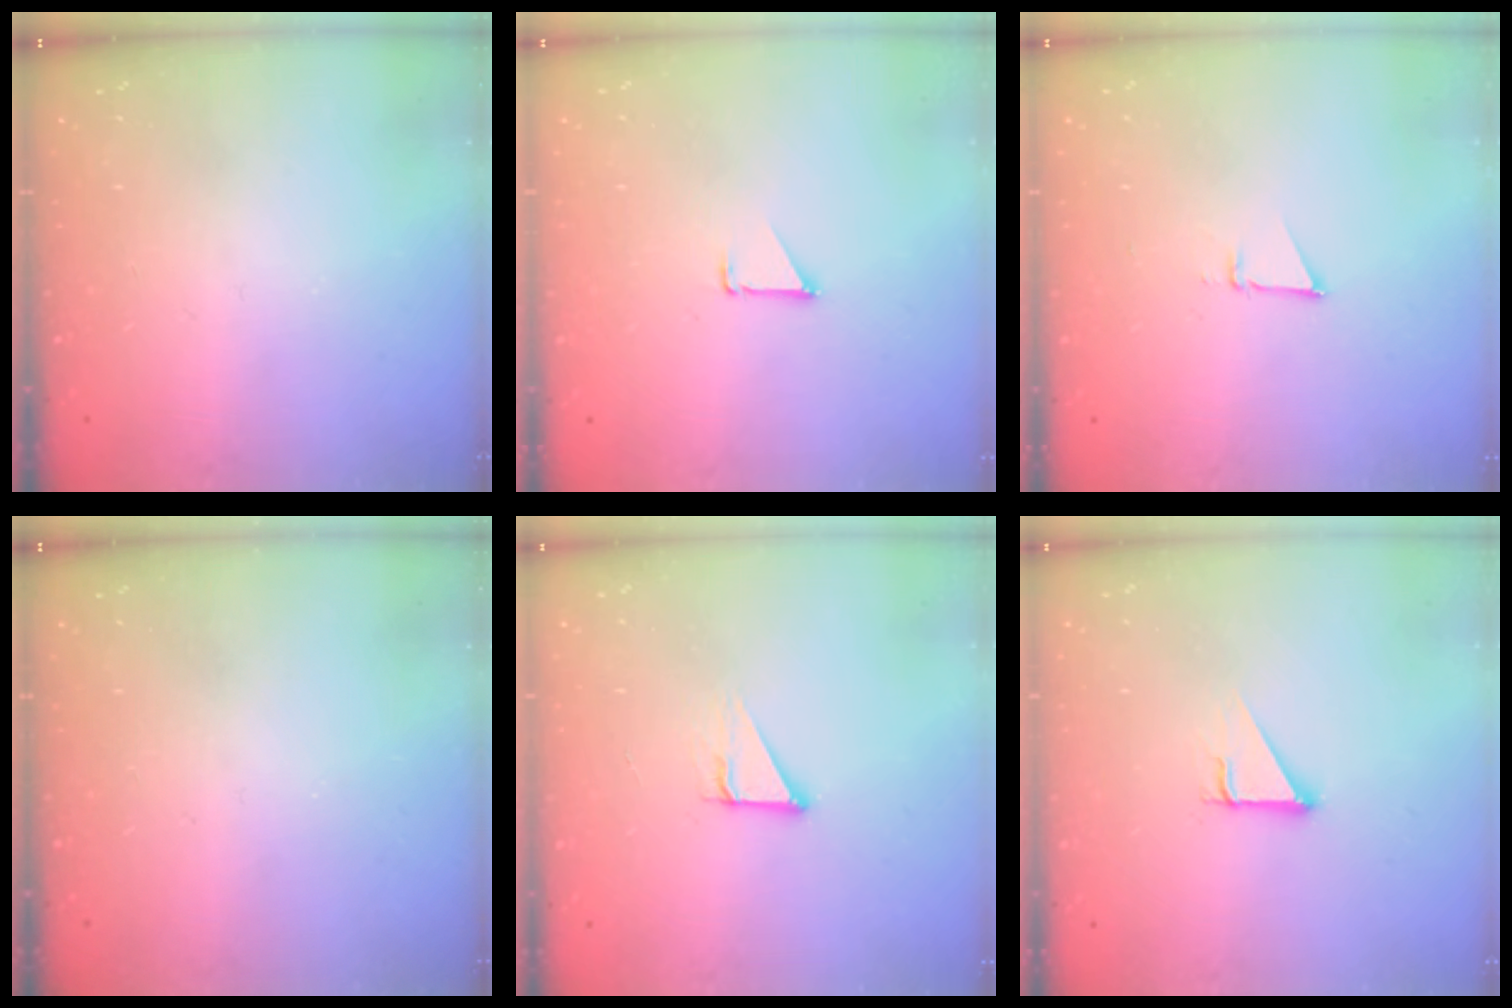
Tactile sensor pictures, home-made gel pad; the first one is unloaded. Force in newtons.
{"total": 0.7, "press": 0.7, "slide": 0.1}
{"total": 3.0, "press": 2.9, "slide": 0.8}
{"total": 0.0}
{"total": 2.9, "press": 2.9, "slide": 0.2}
{"total": 2.7, "press": 2.7, "slide": 0.3}